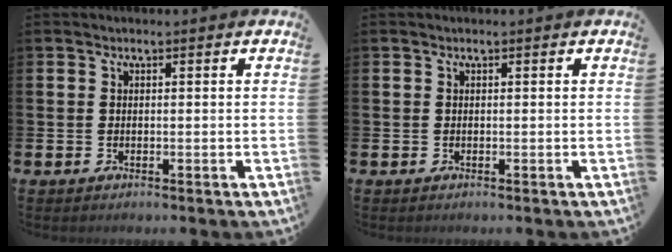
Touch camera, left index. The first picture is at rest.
{"total": 0.0}